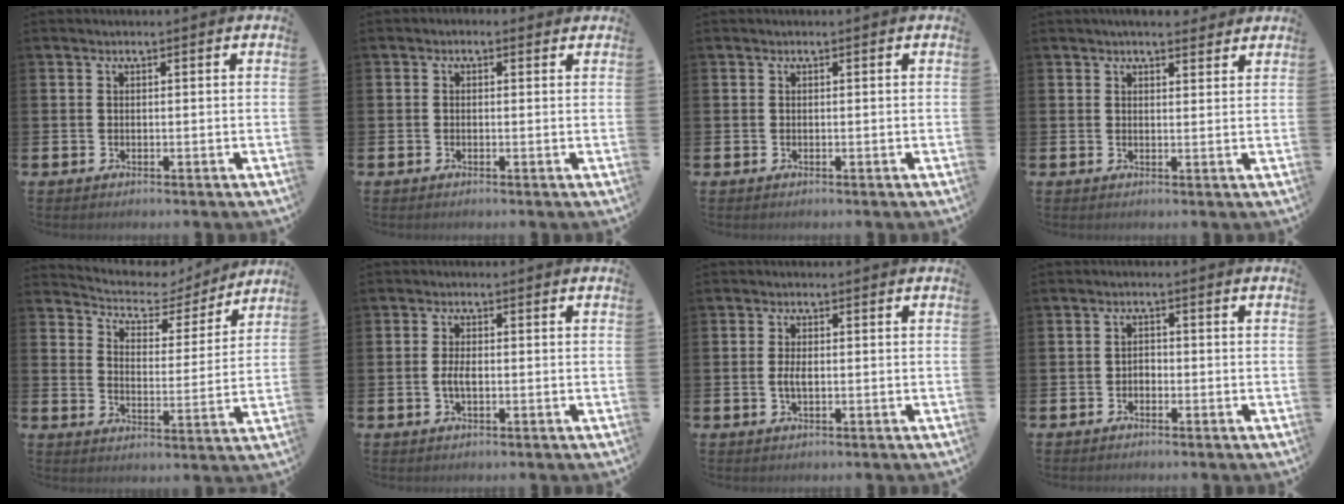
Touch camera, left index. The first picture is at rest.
{"total": 0.6, "force": [-0.2, 0.5, 0.3], "torque": [-0.005, 0.005, -0.006]}
{"total": 0.0}
{"total": 3.2, "force": [3.1, 0.7, 0.4], "torque": [-0.005, -0.011, 0.055]}
{"total": 5.6, "force": [5.1, 2.0, 0.8], "torque": [-0.044, -0.045, 0.083]}
{"total": 2.3, "force": [-0.4, 1.0, 2.0], "torque": [-0.036, 0.001, -0.008]}
{"total": 2.1, "force": [-0.2, 0.9, 1.8], "torque": [-0.034, 0.002, -0.006]}
{"total": 1.3, "force": [-0.8, 1.0, 0.5], "torque": [-0.009, 0.003, -0.019]}